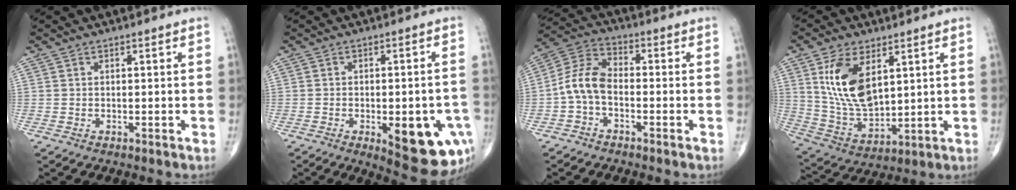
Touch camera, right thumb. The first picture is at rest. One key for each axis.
{"total": 14.5, "fx": -4.9, "fy": 5.7, "fz": 12.4, "tx": -0.124, "ty": 0.010, "tz": -0.044}
{"total": 7.7, "fx": -1.9, "fy": 4.7, "fz": 5.8, "tx": -0.113, "ty": 0.032, "tz": -0.052}
{"total": 14.4, "fx": 5.0, "fy": 7.7, "fz": 11.0, "tx": -0.199, "ty": -0.025, "tz": 0.111}